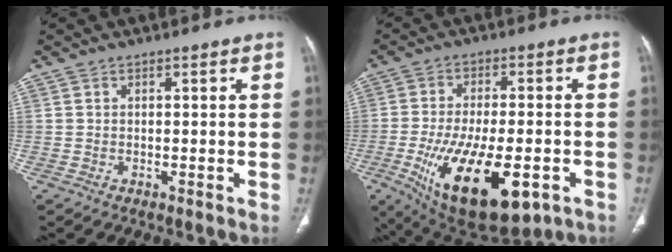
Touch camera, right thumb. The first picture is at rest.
{"total": 21.0, "force": [-7.9, 9.1, 17.2], "torque": [-0.303, -0.005, -0.104]}